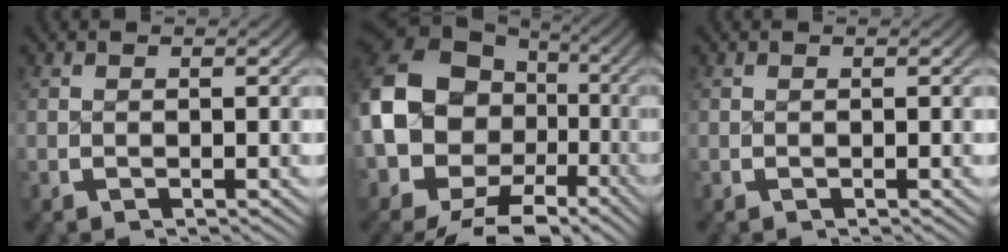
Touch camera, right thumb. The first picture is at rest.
{"total": 14.3, "force": [-2.5, 11.9, 7.6], "torque": [-0.209, -0.063, -0.019]}
{"total": 0.0}